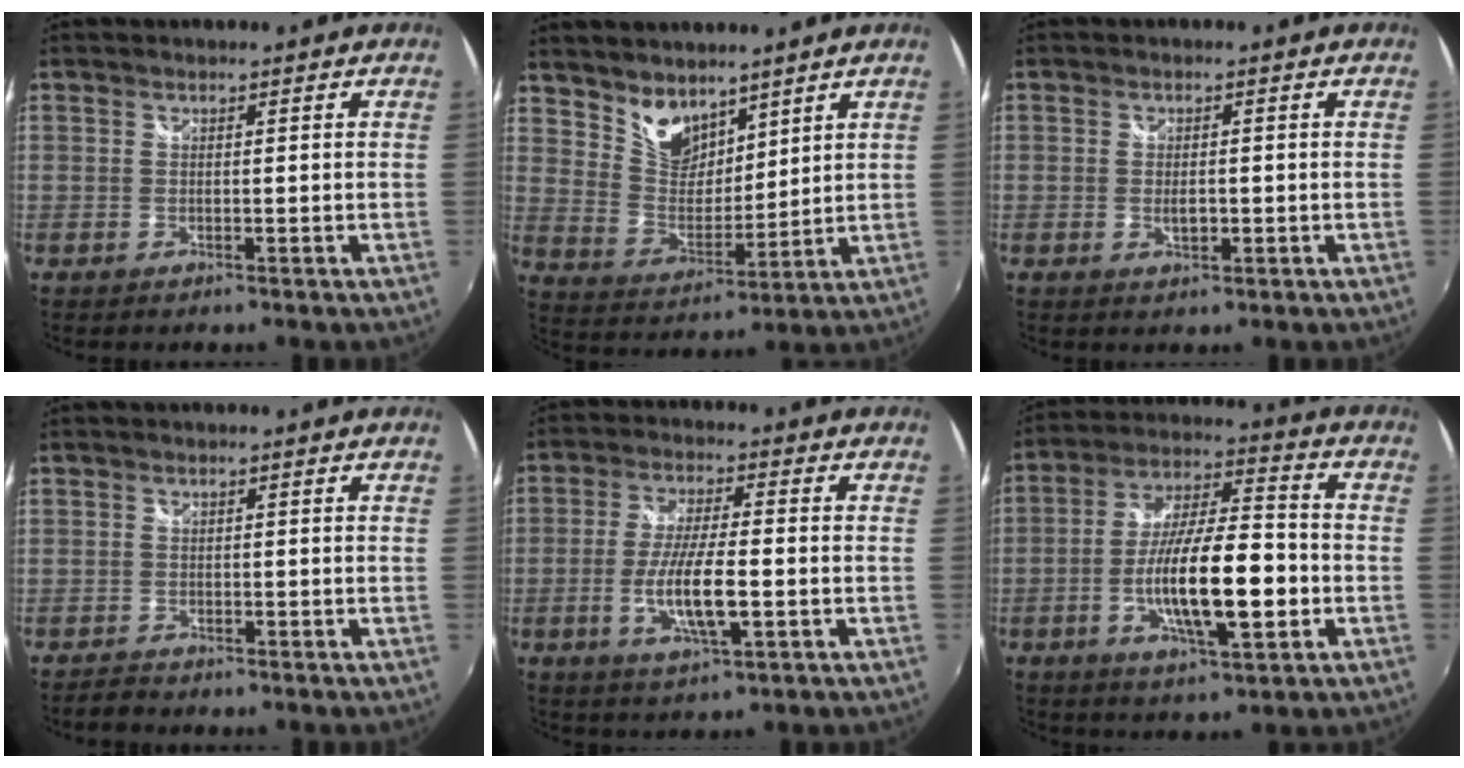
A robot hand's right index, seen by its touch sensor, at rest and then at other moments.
{"total": 9.3, "force": [7.1, 5.1, 3.1], "torque": [-0.050, 0.004, 0.143]}
{"total": 2.3, "force": [-0.4, 1.2, 1.9], "torque": [-0.031, -0.002, -0.007]}
{"total": 0.6, "force": [-0.2, 0.5, 0.1], "torque": [-0.002, -0.002, -0.004]}
{"total": 9.7, "force": [-2.6, 2.0, 9.1], "torque": [-0.178, -0.010, -0.047]}
{"total": 16.2, "force": [-4.1, 4.2, 15.1], "torque": [-0.273, 0.001, -0.069]}